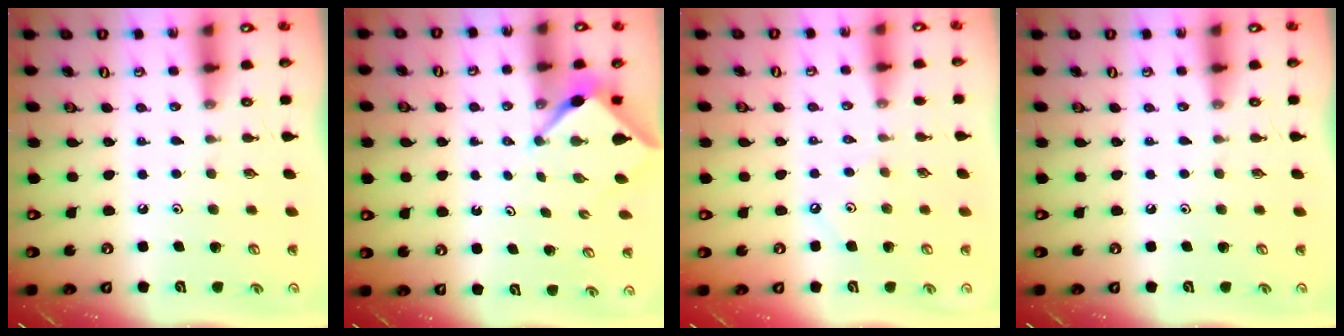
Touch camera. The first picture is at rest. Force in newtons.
{"total": 3.8, "press": 3.8, "slide": 0.3}
{"total": 2.6, "press": 2.6, "slide": 0.4}
{"total": 0.0}